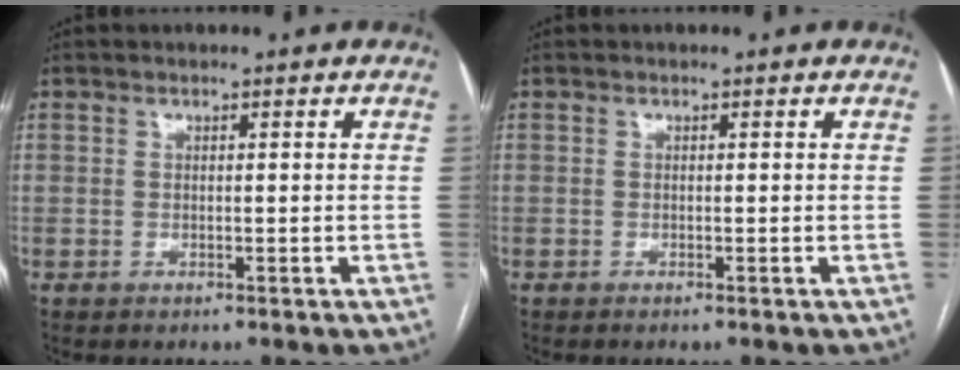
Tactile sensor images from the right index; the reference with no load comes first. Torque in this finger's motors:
{"motor_torque": [0.02, -0.03, 0.04, 0.01]}